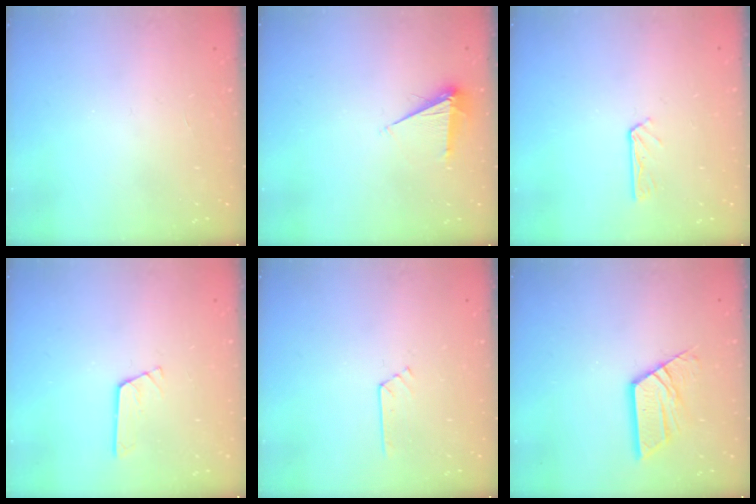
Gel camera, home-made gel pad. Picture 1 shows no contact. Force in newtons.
{"total": 5.4, "press": 5.4, "slide": 0.8}
{"total": 3.3, "press": 3.3, "slide": 0.4}
{"total": 2.6, "press": 2.6, "slide": 0.3}
{"total": 3.4, "press": 3.4, "slide": 0.4}
{"total": 12.2, "press": 12.2, "slide": 1.2}